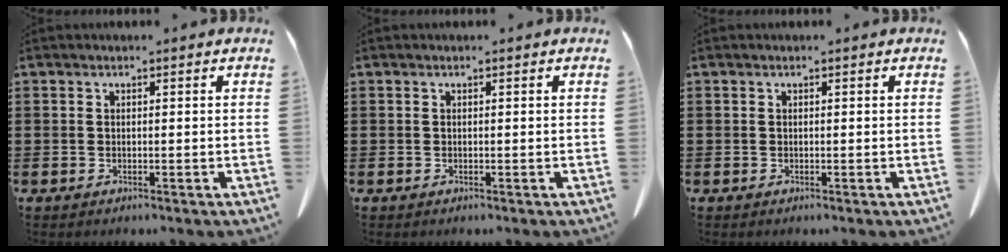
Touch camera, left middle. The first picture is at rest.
{"total": 0.0}
{"total": 0.0}